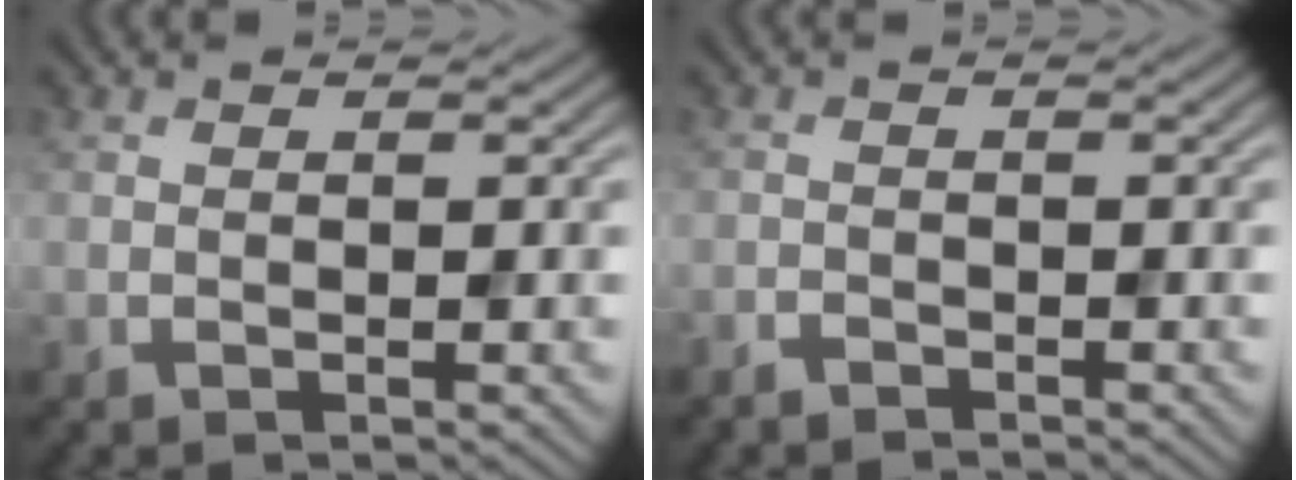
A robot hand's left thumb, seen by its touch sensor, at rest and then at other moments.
{"total": 1.1, "force": [-1.1, 0.1, 0.1], "torque": [0.008, -0.004, -0.021]}